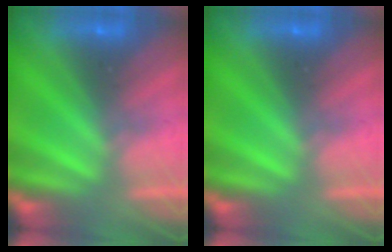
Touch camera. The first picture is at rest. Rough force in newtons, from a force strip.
{"total": 0.0}